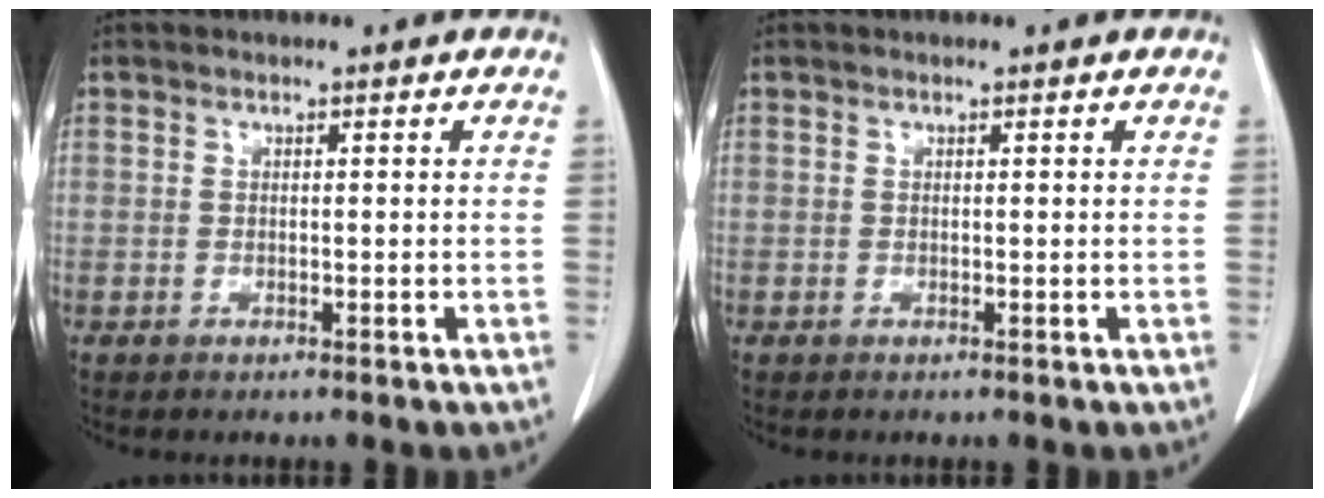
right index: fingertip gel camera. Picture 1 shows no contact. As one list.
[{"total": 0.0}]